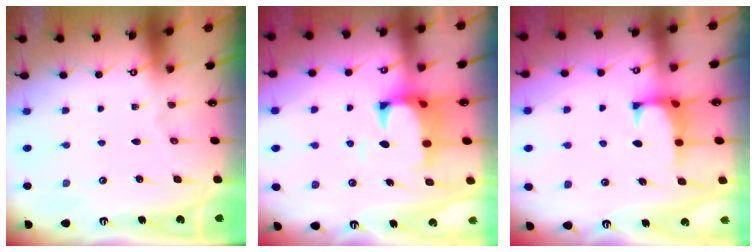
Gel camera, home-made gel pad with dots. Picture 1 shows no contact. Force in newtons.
{"total": 2.6, "press": 2.4, "slide": 1.1}
{"total": 1.3, "press": 1.1, "slide": 0.6}